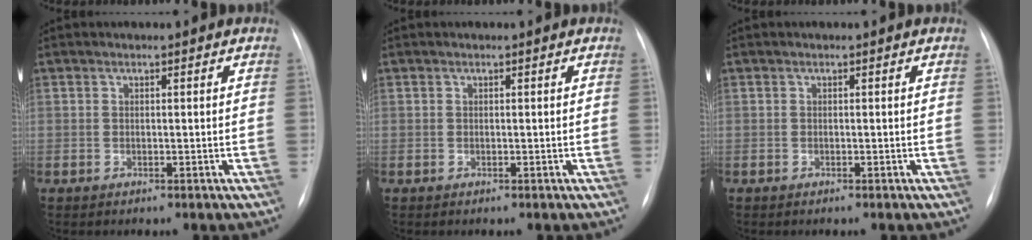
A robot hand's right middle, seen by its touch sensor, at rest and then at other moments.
{"total": 0.0}
{"total": 0.0}